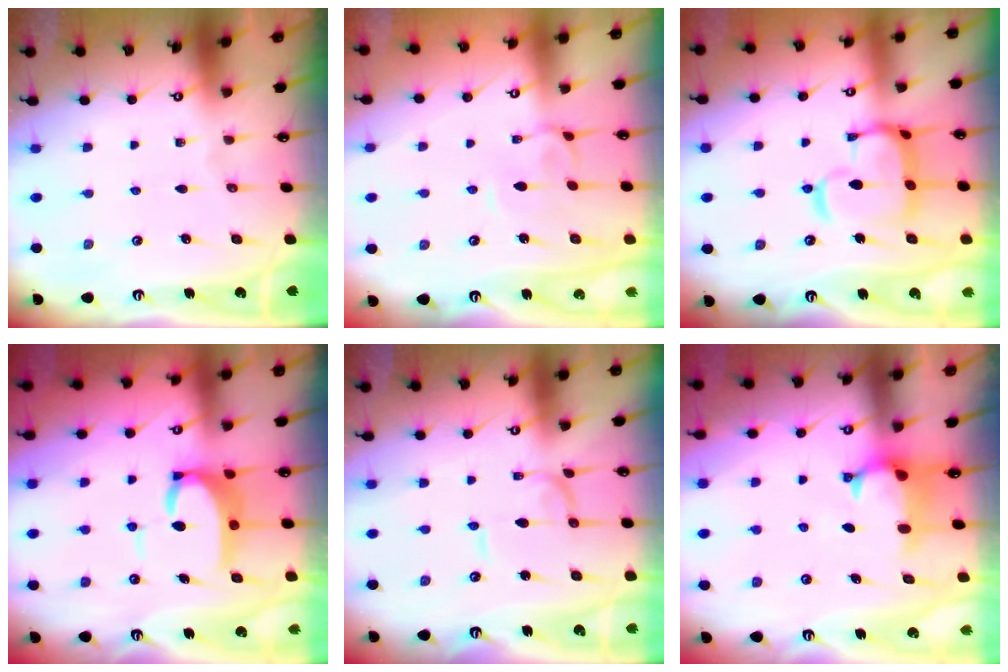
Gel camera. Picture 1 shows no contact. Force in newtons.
{"total": 4.2, "press": 4.2, "slide": 0.1}
{"total": 13.9, "press": 13.9, "slide": 1.4}
{"total": 7.6, "press": 7.5, "slide": 0.9}
{"total": 0.9, "press": 0.9, "slide": 0.1}
{"total": 0.9, "press": 0.2, "slide": 0.9}